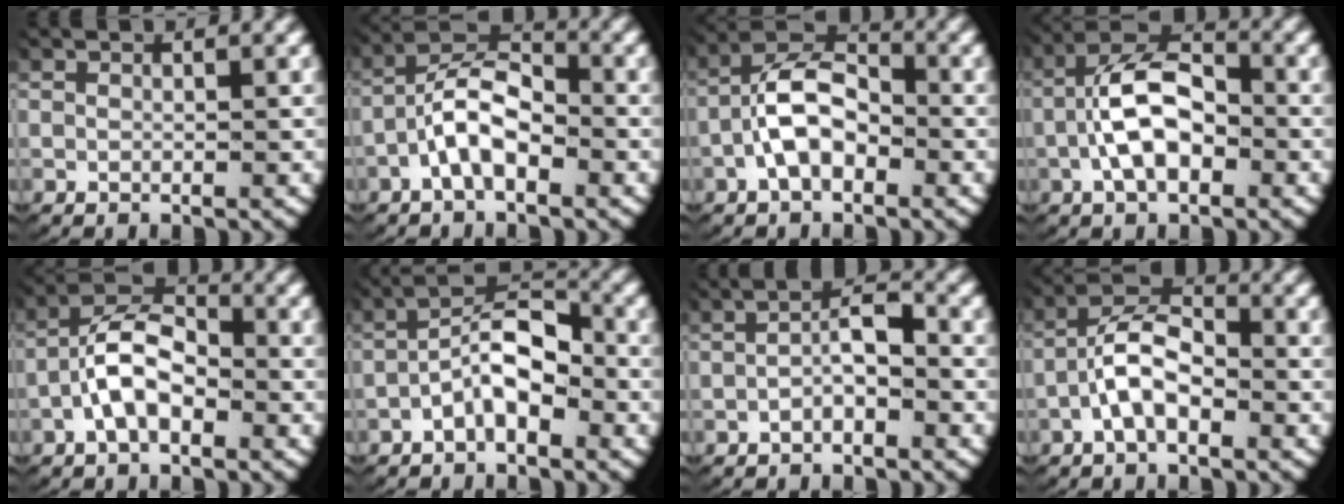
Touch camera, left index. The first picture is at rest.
{"total": 6.0, "force": [-1.2, 4.1, 4.2], "torque": [-0.062, -0.003, -0.035]}
{"total": 6.0, "force": [-1.1, 4.1, 4.3], "torque": [-0.069, -0.005, -0.027]}
{"total": 7.0, "force": [-1.0, 4.4, 5.4], "torque": [-0.097, -0.008, -0.019]}
{"total": 6.1, "force": [-0.9, 4.1, 4.4], "torque": [-0.066, -0.001, -0.026]}
{"total": 5.4, "force": [-1.6, 3.3, 3.9], "torque": [-0.060, -0.004, -0.031]}
{"total": 2.5, "force": [-1.0, 0.8, 2.1], "torque": [-0.039, 0.001, -0.018]}
{"total": 5.3, "force": [-0.9, 3.5, 4.0], "torque": [-0.061, -0.001, -0.026]}